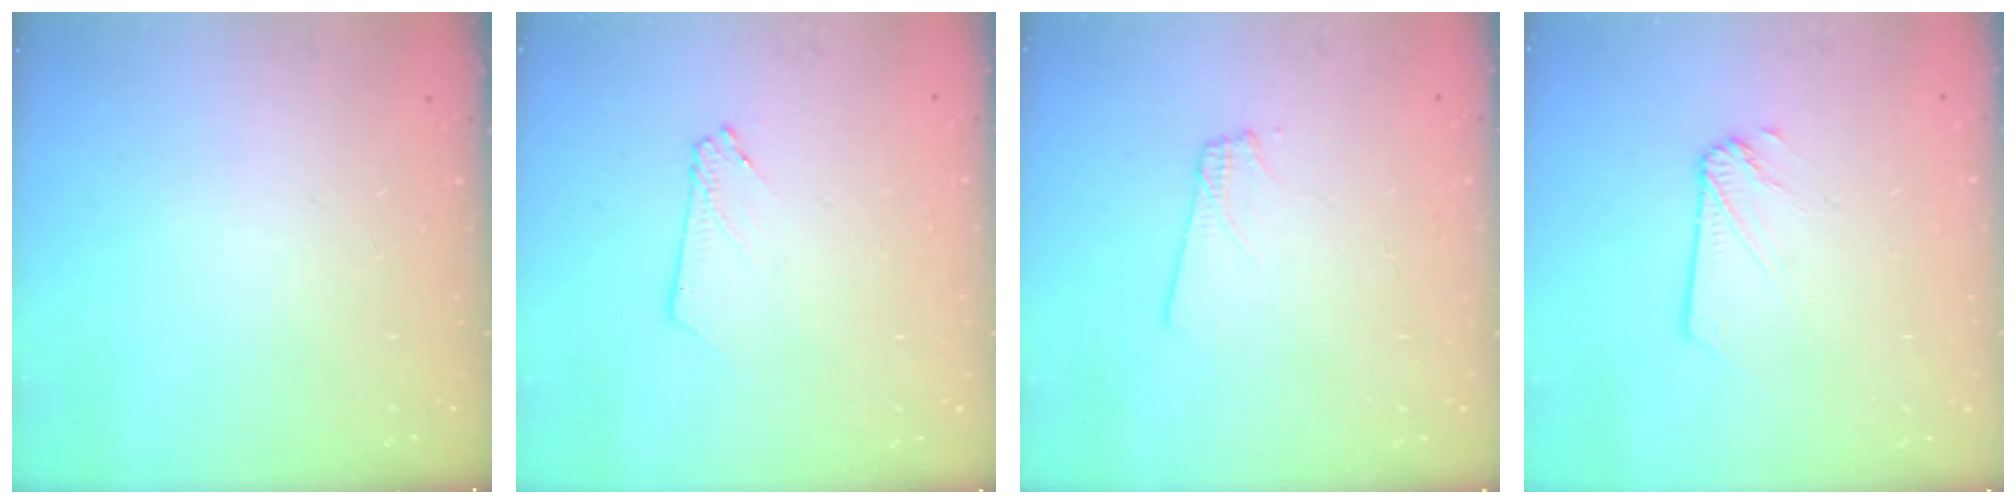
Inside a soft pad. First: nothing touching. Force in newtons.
{"total": 3.6, "press": 3.6, "slide": 0.0}
{"total": 1.8, "press": 1.8, "slide": 0.1}
{"total": 1.7, "press": 1.7, "slide": 0.2}